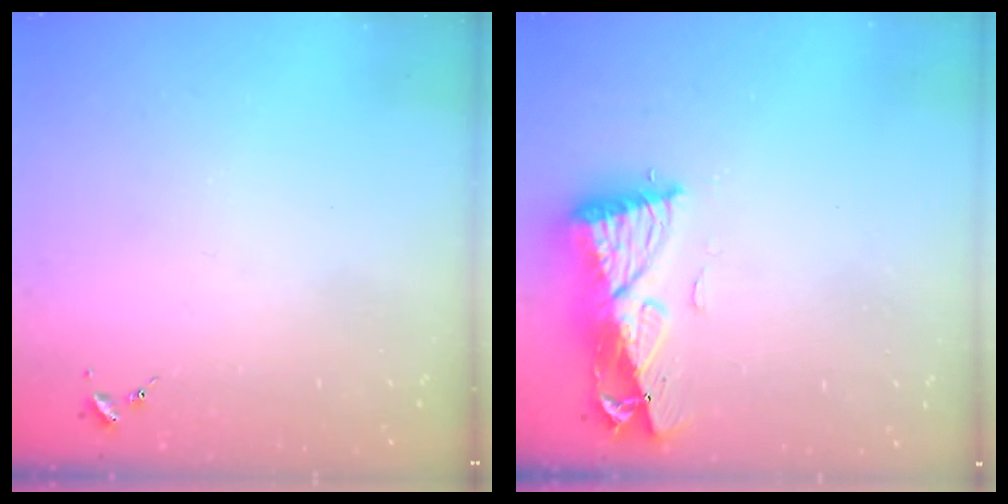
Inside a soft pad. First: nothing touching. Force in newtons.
{"total": 10.7, "press": 10.6, "slide": 1.5}